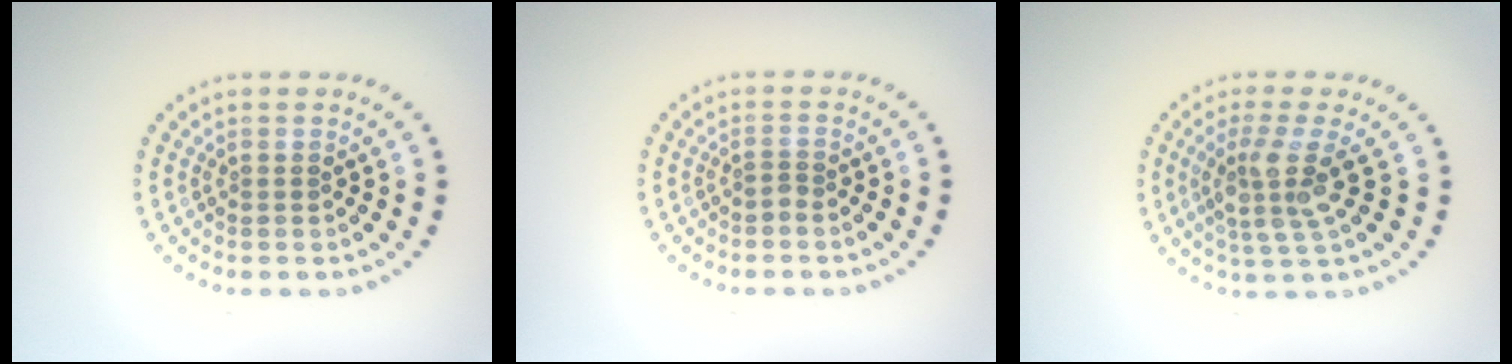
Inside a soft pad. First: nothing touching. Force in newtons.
{"total": 0.6, "press": 0.3, "slide": 0.5}
{"total": 3.7, "press": 3.0, "slide": 2.3}